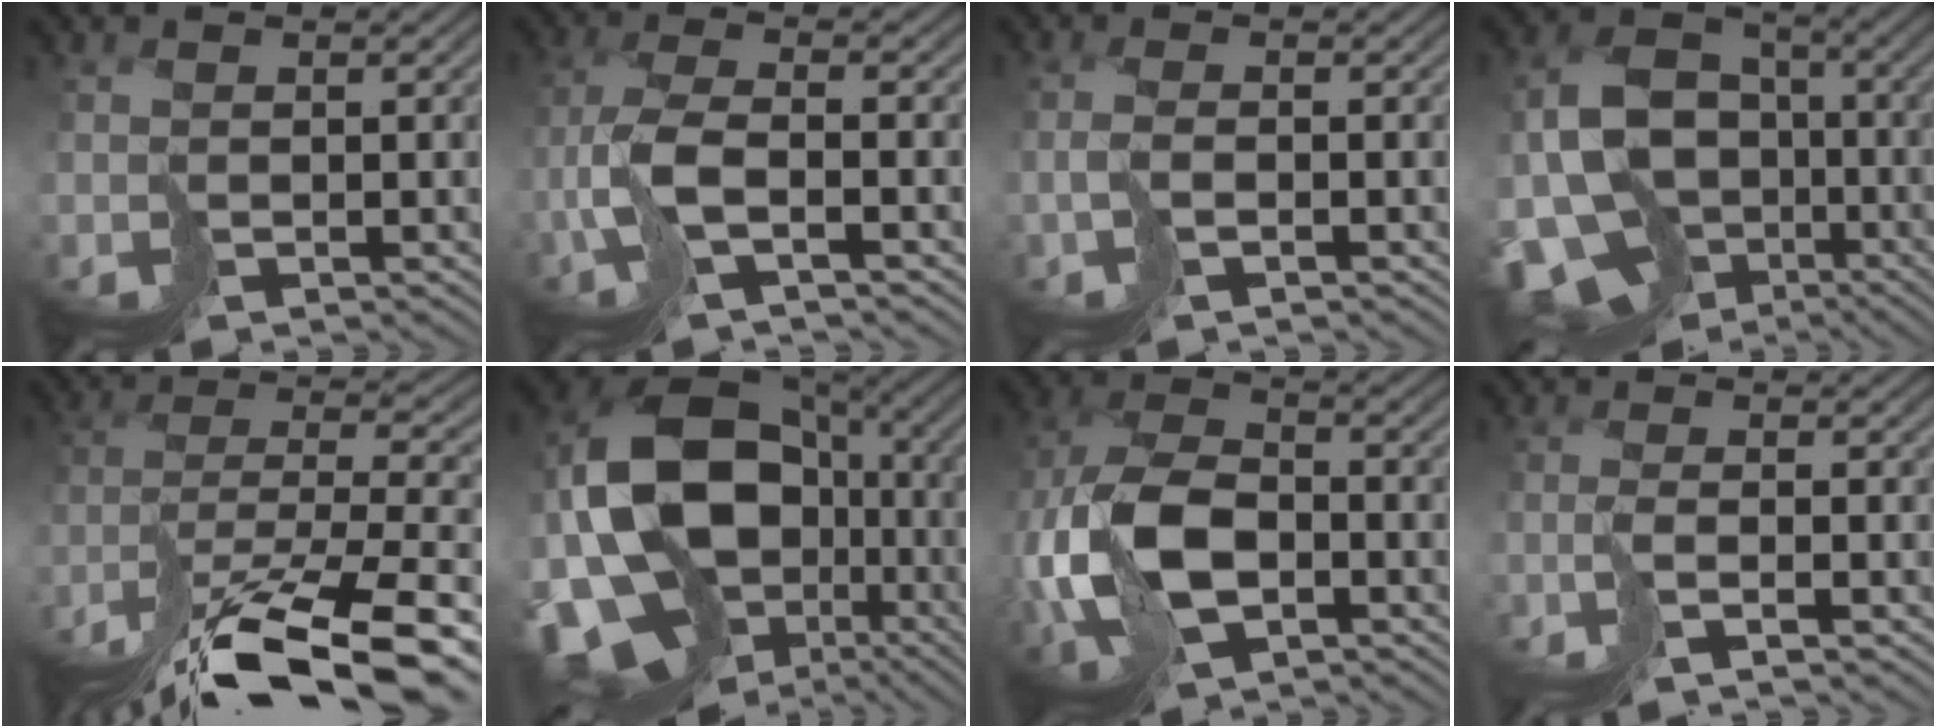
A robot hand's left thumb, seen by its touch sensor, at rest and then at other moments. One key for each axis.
{"total": 5.8, "fx": -1.4, "fy": 1.8, "fz": 5.3, "tx": -0.119, "ty": 0.004, "tz": -0.044}
{"total": 1.3, "fx": 0.1, "fy": 0.0, "fz": 1.3, "tx": -0.027, "ty": 0.002, "tz": -0.008}
{"total": 15.3, "fx": -4.5, "fy": 12.0, "fz": 8.3, "tx": -0.192, "ty": -0.030, "tz": -0.070}
{"total": 15.3, "fx": -9.5, "fy": 5.5, "fz": 10.7, "tx": -0.230, "ty": -0.012, "tz": -0.152}
{"total": 20.0, "fx": -1.4, "fy": 15.4, "fz": 12.6, "tx": -0.288, "ty": -0.025, "tz": -0.002}
{"total": 12.5, "fx": -2.3, "fy": 7.5, "fz": 9.7, "tx": -0.256, "ty": -0.017, "tz": -0.050}
{"total": 2.1, "fx": -1.0, "fy": -0.3, "fz": 1.7, "tx": -0.017, "ty": 0.006, "tz": -0.037}